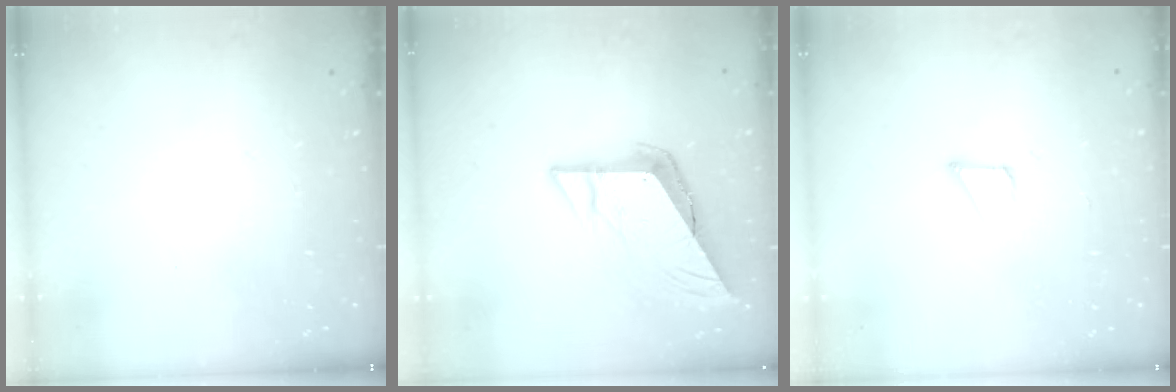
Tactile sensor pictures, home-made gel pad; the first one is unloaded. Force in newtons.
{"total": 9.8, "press": 9.8, "slide": 0.6}
{"total": 2.1, "press": 2.1, "slide": 0.1}